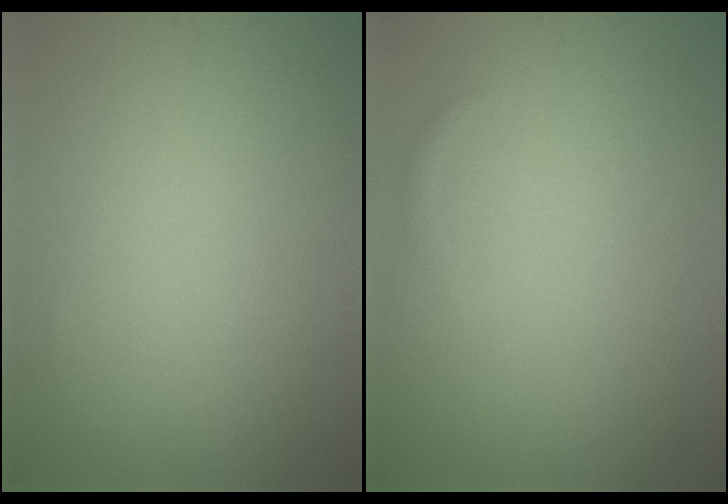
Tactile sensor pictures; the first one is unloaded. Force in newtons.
{"total": 0.6, "press": 0.6, "slide": 0.0}